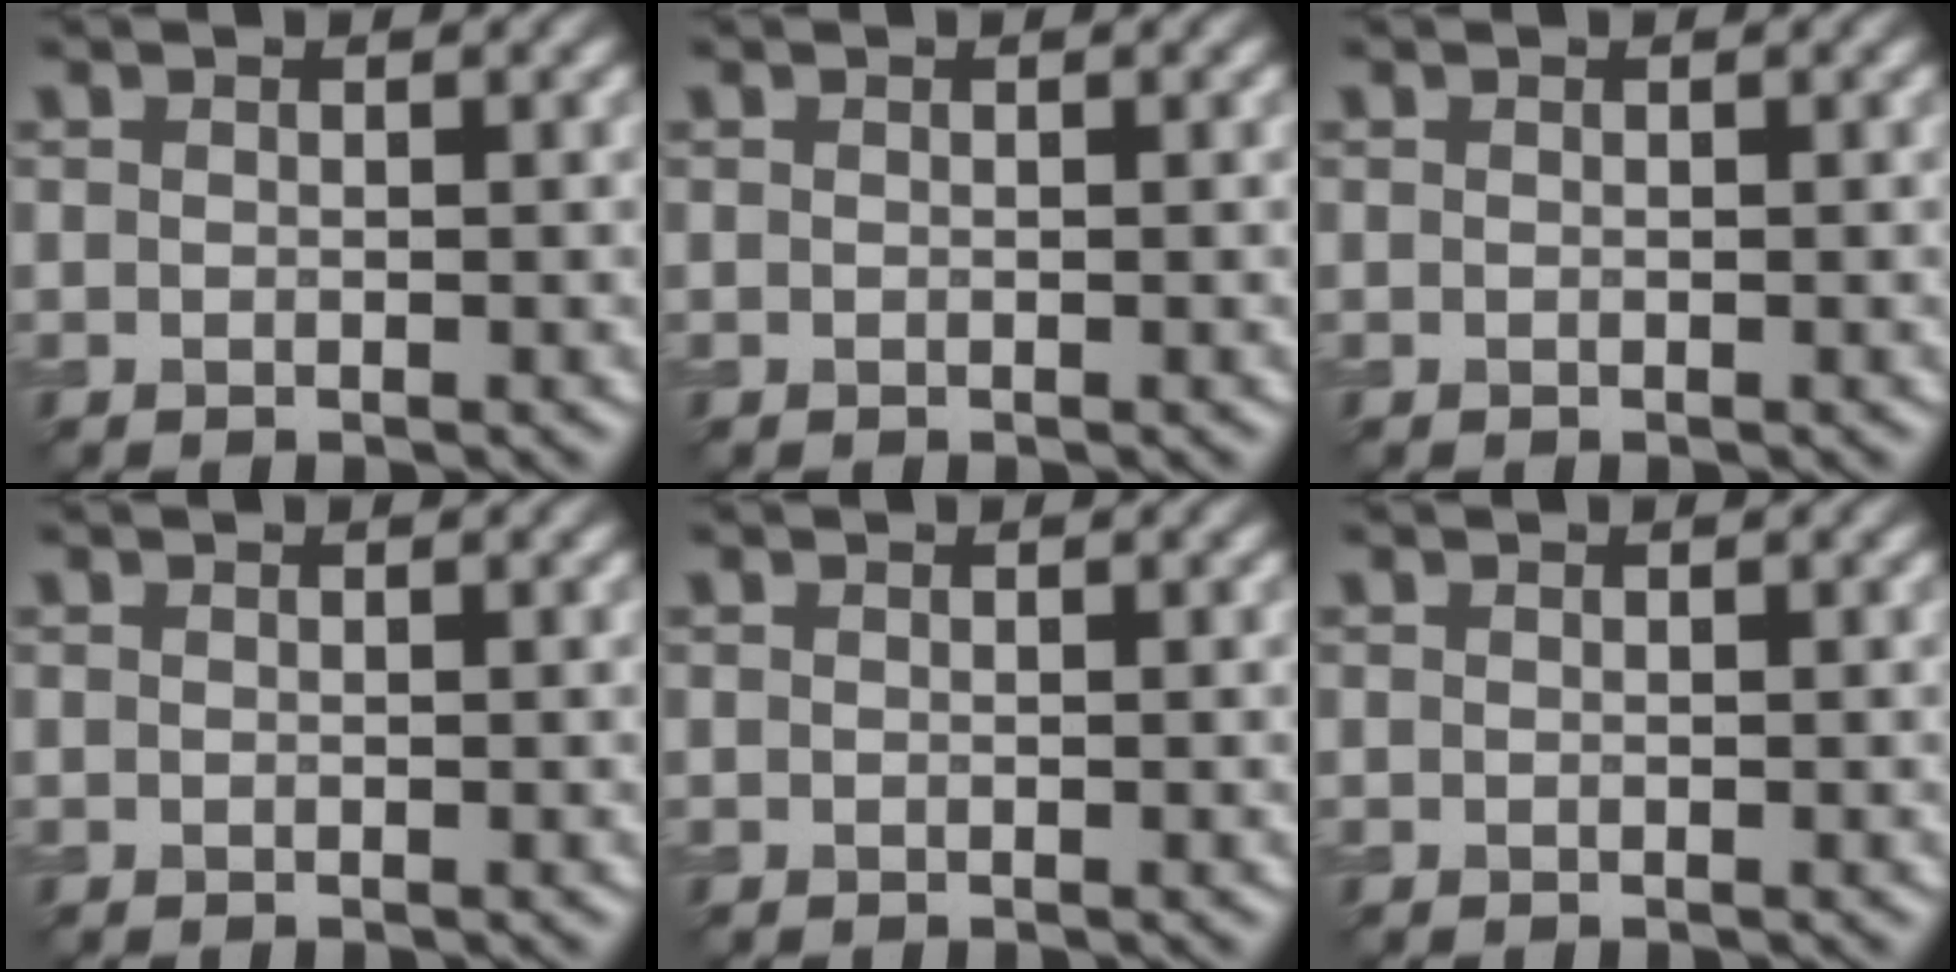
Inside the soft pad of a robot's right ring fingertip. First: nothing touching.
{"total": 0.0}
{"total": 0.0}
{"total": 0.0}
{"total": 0.0}
{"total": 0.0}